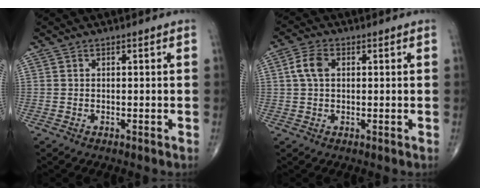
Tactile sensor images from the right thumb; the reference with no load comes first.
{"total": 4.4, "force": [0.9, 2.8, 3.3], "torque": [-0.074, 0.010, 0.014]}